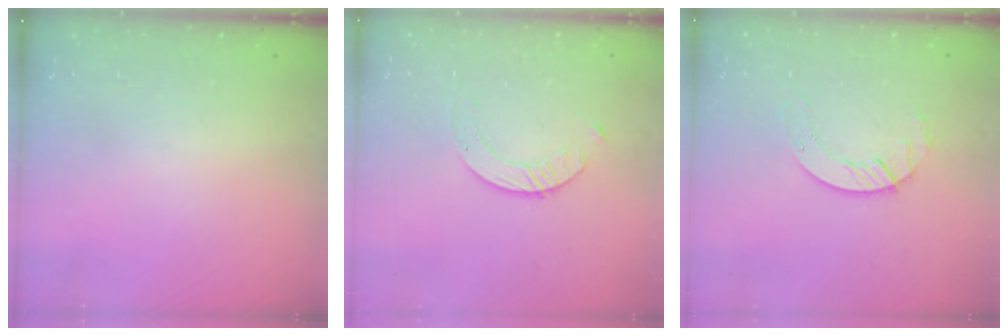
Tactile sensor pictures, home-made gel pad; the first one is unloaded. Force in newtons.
{"total": 2.8, "press": 2.8, "slide": 0.3}
{"total": 5.7, "press": 5.7, "slide": 0.4}